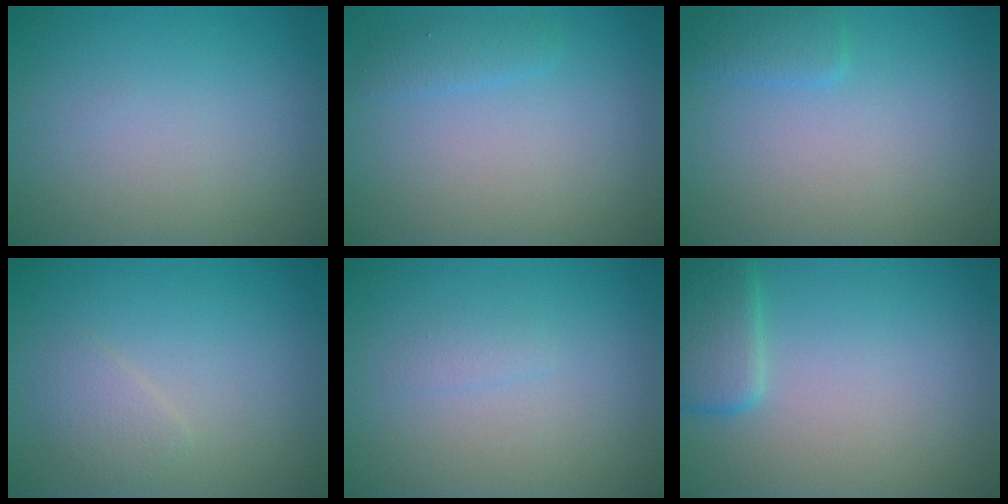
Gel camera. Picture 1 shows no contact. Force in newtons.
{"total": 1.2, "press": 1.2, "slide": 0.1}
{"total": 1.5, "press": 1.5, "slide": 0.1}
{"total": 1.5, "press": 1.5, "slide": 0.1}
{"total": 0.7, "press": 0.7, "slide": 0.0}
{"total": 3.1, "press": 3.1, "slide": 0.2}